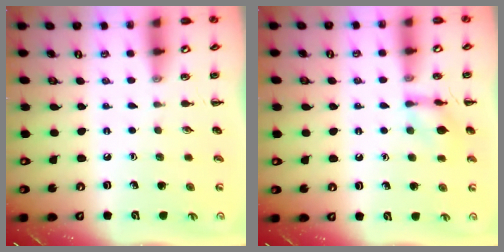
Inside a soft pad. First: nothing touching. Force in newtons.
{"total": 10.4, "press": 10.4, "slide": 0.5}